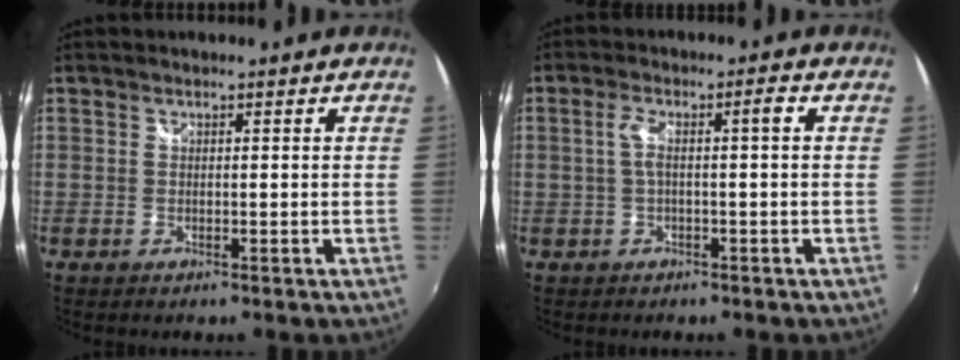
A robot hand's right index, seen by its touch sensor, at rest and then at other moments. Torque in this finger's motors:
{"motor_torque": [0.53, 0.00, 0.20, 0.06]}